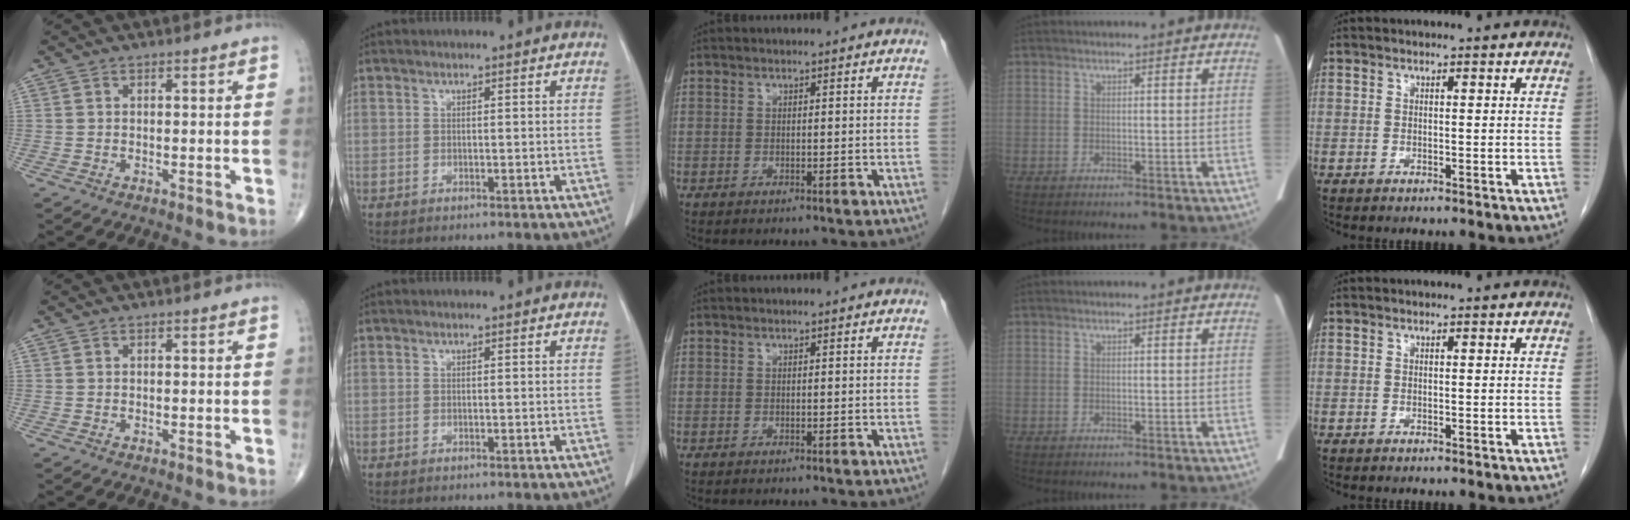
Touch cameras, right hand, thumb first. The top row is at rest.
{}